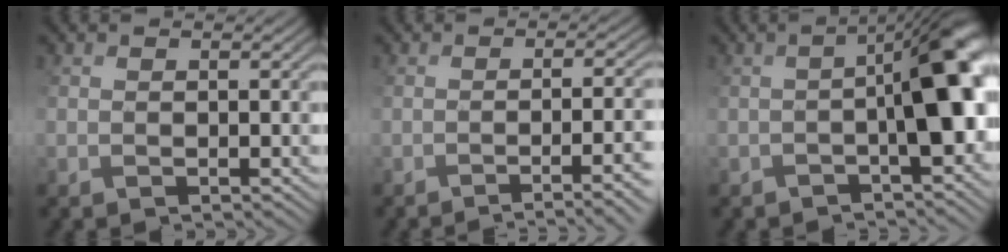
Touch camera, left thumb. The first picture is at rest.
{"total": 7.1, "force": [-3.7, 1.3, 5.9], "torque": [-0.064, 0.010, -0.032]}
{"total": 8.4, "force": [-2.1, 2.4, 7.7], "torque": [-0.098, 0.006, -0.031]}